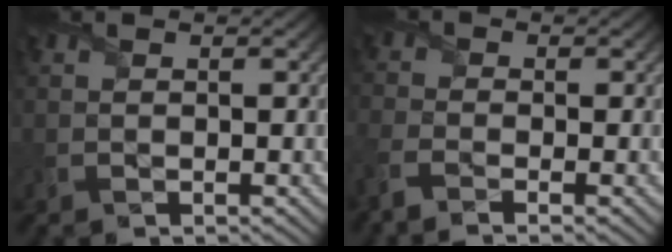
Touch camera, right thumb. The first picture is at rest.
{"total": 3.8, "force": [-2.6, 1.4, 2.4], "torque": [-0.072, -0.011, -0.064]}